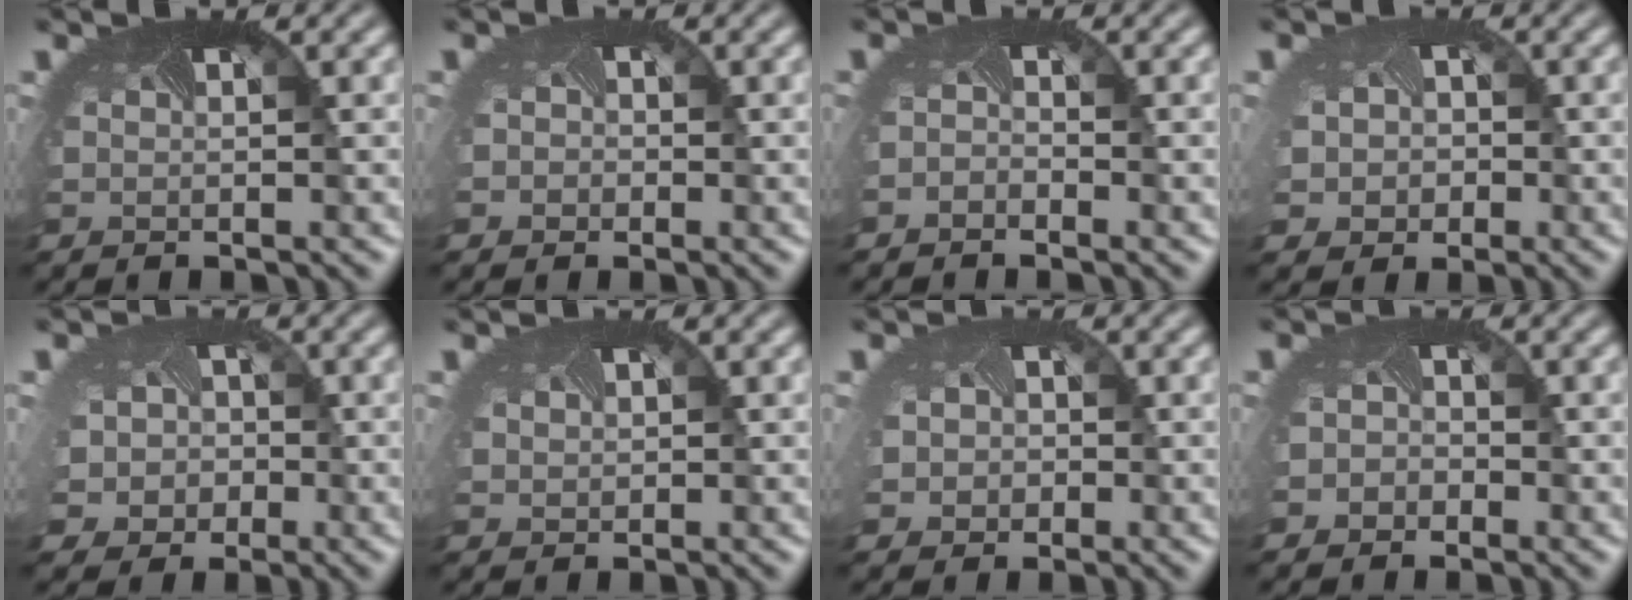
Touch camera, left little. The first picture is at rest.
{"total": 1.7, "force": [-0.3, 1.6, 0.5], "torque": [-0.001, -0.002, -0.010]}
{"total": 1.0, "force": [-0.8, -0.1, -0.5], "torque": [-0.002, -0.009, -0.018]}
{"total": 4.8, "force": [-0.8, 4.3, 2.0], "torque": [-0.037, -0.013, -0.022]}
{"total": 6.6, "force": [-1.4, 6.0, 2.2], "torque": [-0.051, -0.017, -0.041]}
{"total": 0.9, "force": [0.5, 0.7, -0.2], "torque": [-0.002, -0.005, 0.010]}
{"total": 3.6, "force": [-0.4, 3.2, 1.5], "torque": [-0.026, -0.008, -0.018]}
{"total": 1.9, "force": [-1.1, 1.5, 0.2], "torque": [0.005, -0.013, -0.017]}